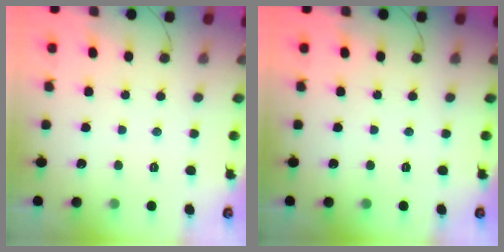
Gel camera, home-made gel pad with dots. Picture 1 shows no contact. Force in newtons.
{"total": 0.0}